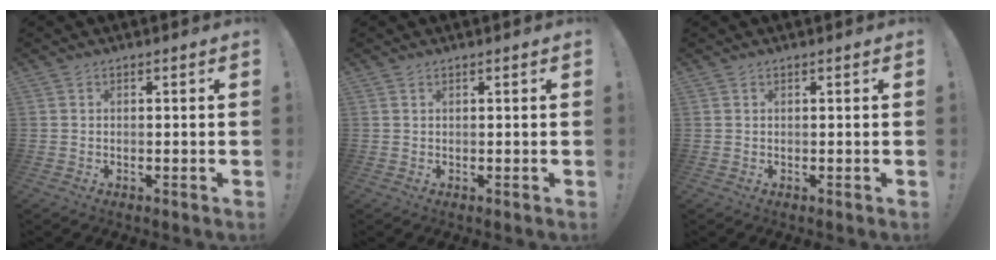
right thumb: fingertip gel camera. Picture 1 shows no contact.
{"total": 0.0}
{"total": 0.0}